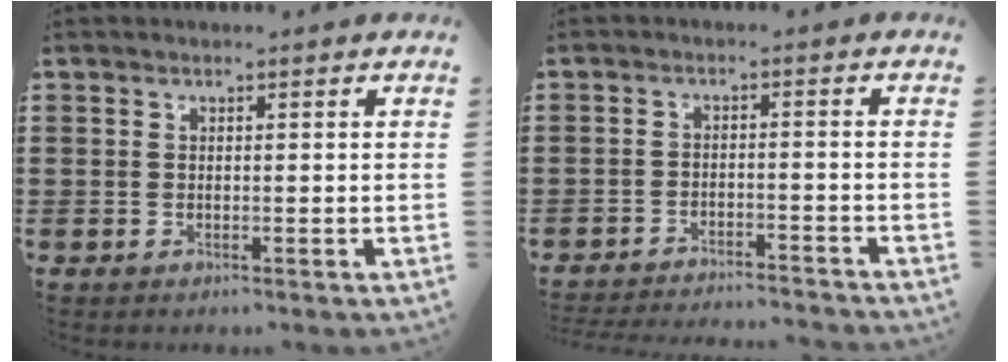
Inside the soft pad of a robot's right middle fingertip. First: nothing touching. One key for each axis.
{"total": 3.1, "fx": -3.1, "fy": -0.2, "fz": 0.2, "tx": -0.005, "ty": 0.000, "tz": -0.066}